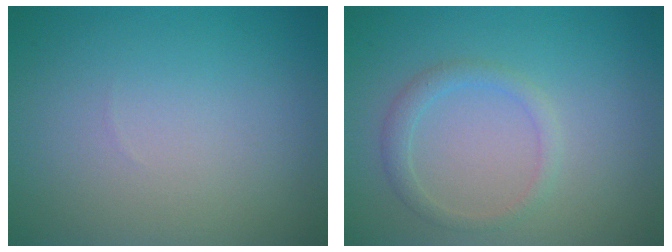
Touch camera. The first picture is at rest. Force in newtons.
{"total": 1.6, "press": 1.6, "slide": 0.1}